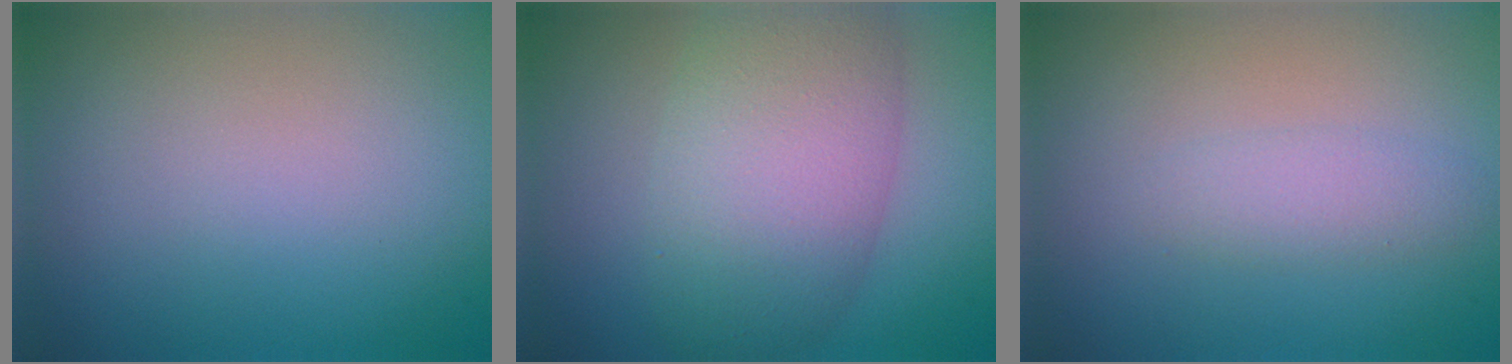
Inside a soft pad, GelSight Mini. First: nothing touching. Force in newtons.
{"total": 8.6, "press": 8.6, "slide": 0.3}
{"total": 1.8, "press": 1.8, "slide": 0.1}